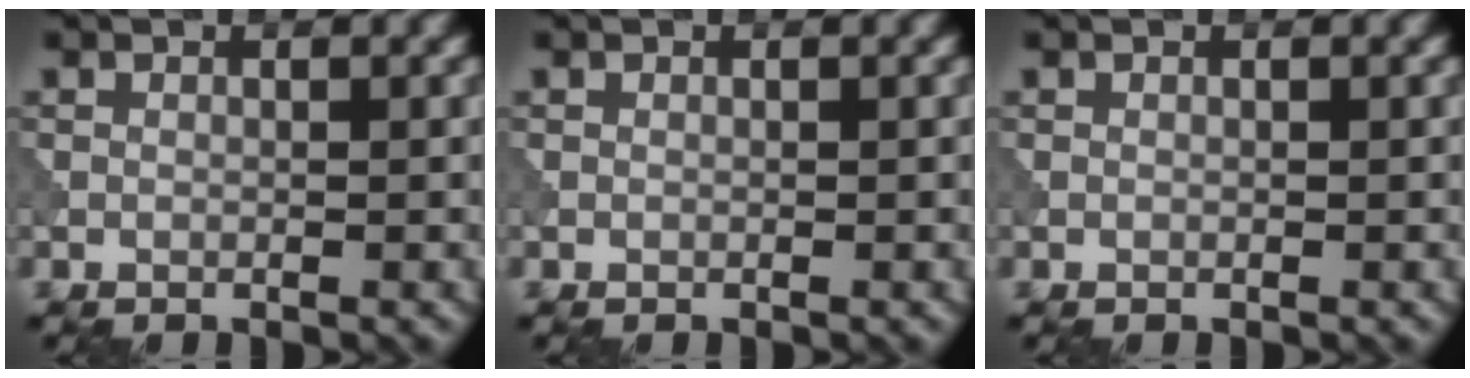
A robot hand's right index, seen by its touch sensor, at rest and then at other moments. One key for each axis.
{"total": 0.0}
{"total": 0.0}